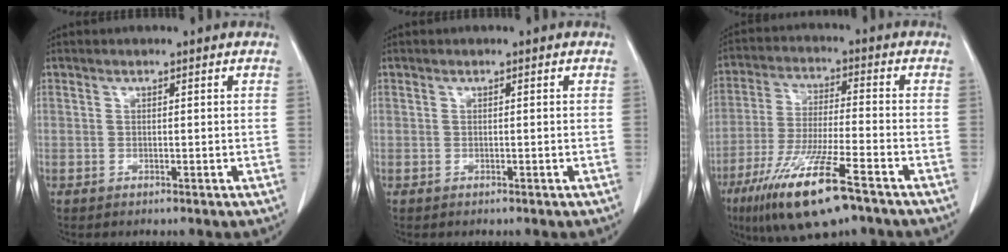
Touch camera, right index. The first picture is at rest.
{"total": 0.0}
{"total": 14.5, "force": [-8.8, 1.7, 11.4], "torque": [-0.233, -0.036, -0.158]}